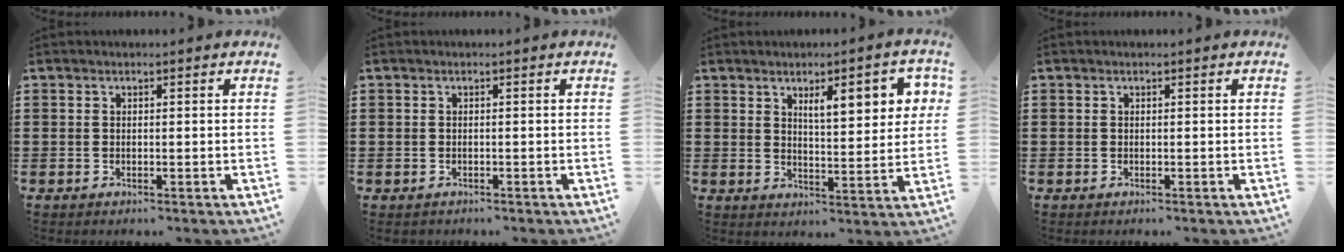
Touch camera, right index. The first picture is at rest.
{"total": 0.6, "force": [-0.3, 0.5, 0.0], "torque": [-0.002, 0.002, -0.007]}
{"total": 7.2, "force": [3.5, 2.1, 6.0], "torque": [-0.090, -0.007, 0.051]}
{"total": 0.0}